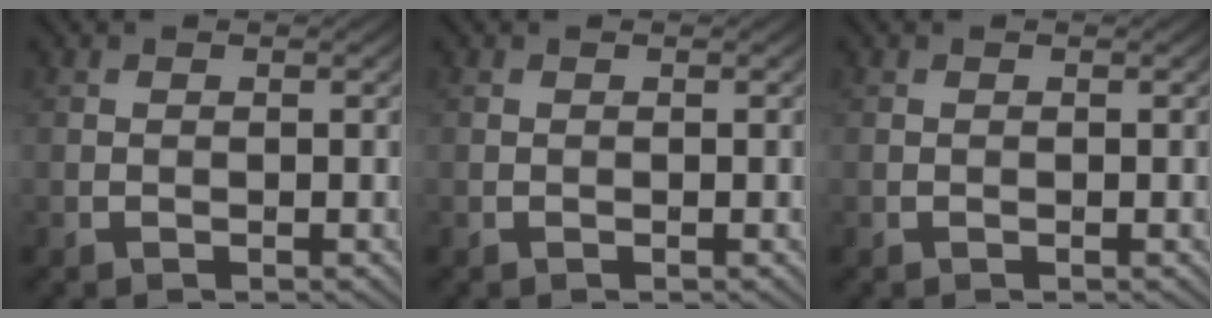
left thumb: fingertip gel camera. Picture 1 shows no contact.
{"total": 0.0}
{"total": 0.0}